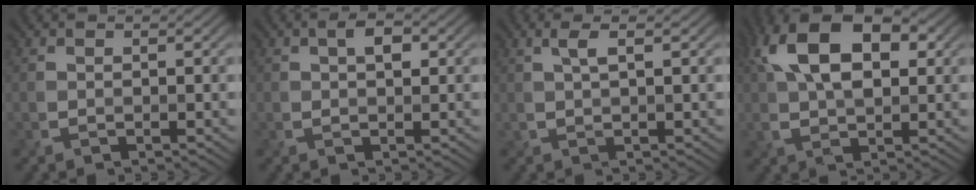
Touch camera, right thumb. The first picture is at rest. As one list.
[{"total": 2.5, "force": [0.7, 1.3, 2.0], "torque": [-0.034, 0.007, 0.008]}, {"total": 2.1, "force": [0.7, 0.2, 1.9], "torque": [-0.045, 0.007, 0.010]}, {"total": 12.6, "force": [3.7, 7.0, 9.8], "torque": [-0.196, 0.024, 0.054]}]